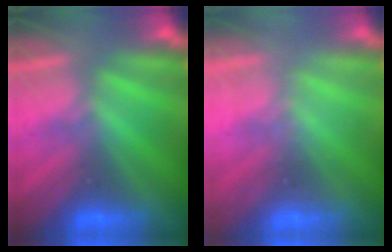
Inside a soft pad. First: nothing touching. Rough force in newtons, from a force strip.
{"total": 2.3}